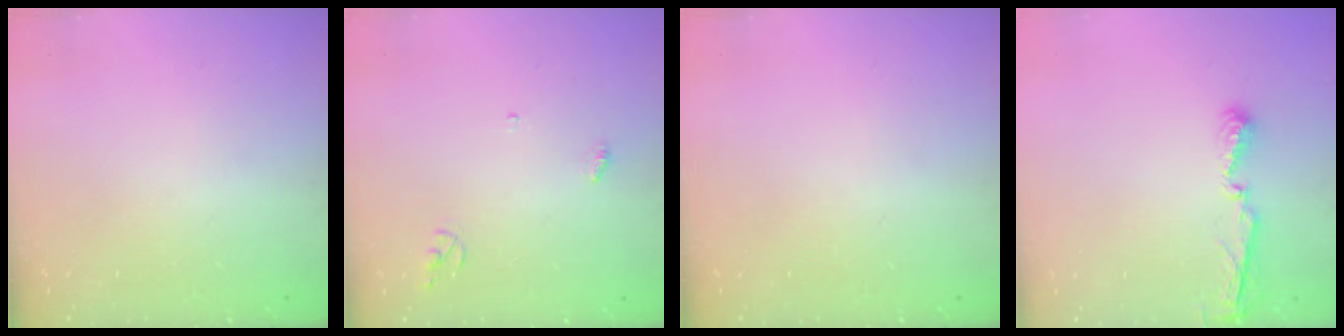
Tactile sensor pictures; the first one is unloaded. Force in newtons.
{"total": 3.7, "press": 3.7, "slide": 0.2}
{"total": 0.0}
{"total": 5.1, "press": 5.1, "slide": 0.4}